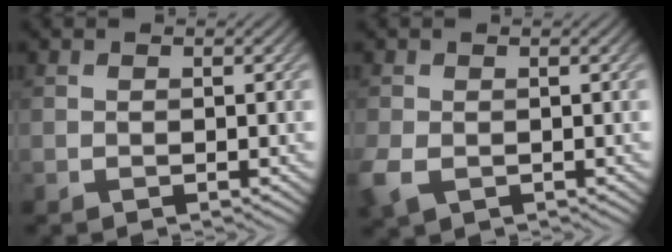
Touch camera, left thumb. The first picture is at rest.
{"total": 3.2, "force": [-1.0, 2.2, 2.2], "torque": [-0.064, -0.010, -0.022]}